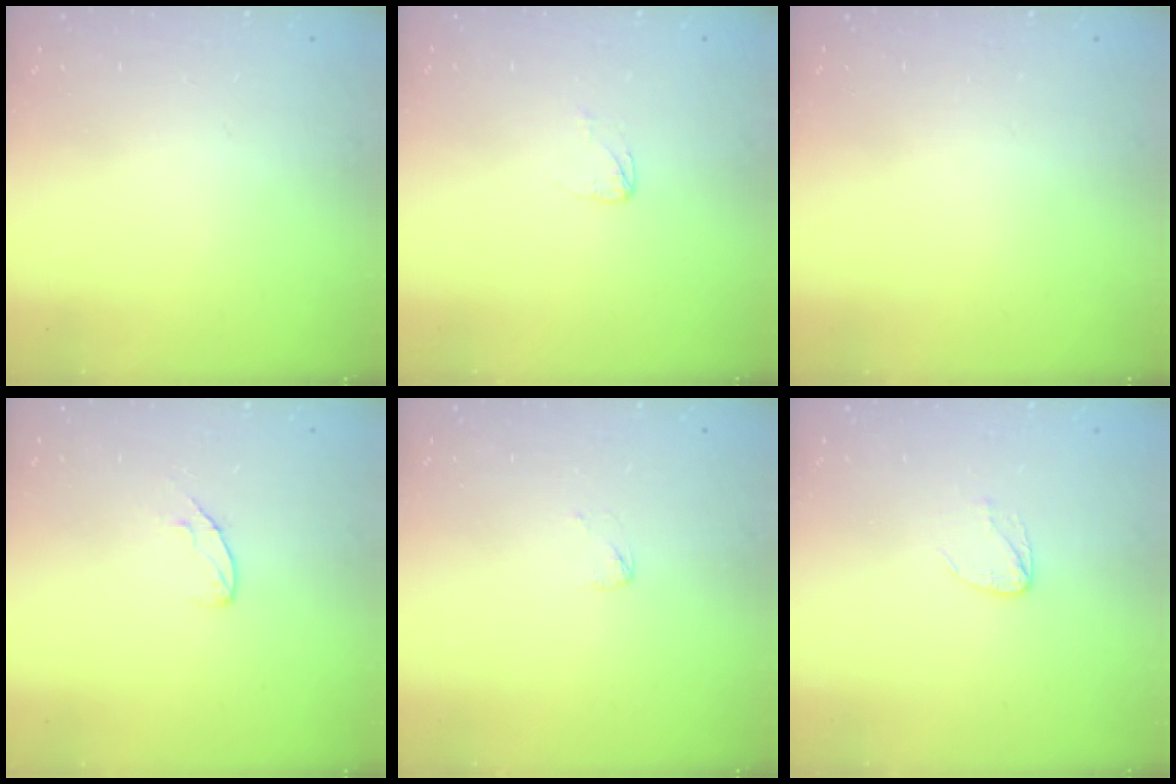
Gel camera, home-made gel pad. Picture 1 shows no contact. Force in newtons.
{"total": 3.0, "press": 3.0, "slide": 0.1}
{"total": 0.0}
{"total": 7.0, "press": 7.0, "slide": 0.6}
{"total": 1.9, "press": 1.9, "slide": 0.1}
{"total": 3.6, "press": 3.6, "slide": 0.4}